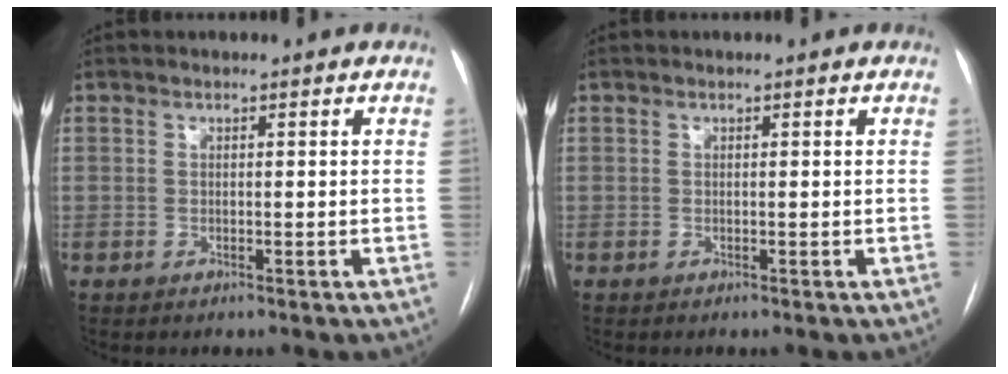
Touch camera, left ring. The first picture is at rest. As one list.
[{"total": 0.0}]